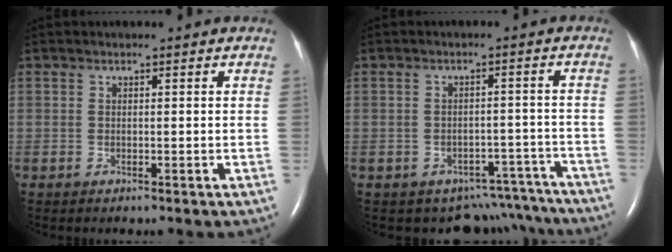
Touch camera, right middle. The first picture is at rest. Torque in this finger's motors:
{"motor_torque": [0.47, -0.50, 0.05, 0.01]}